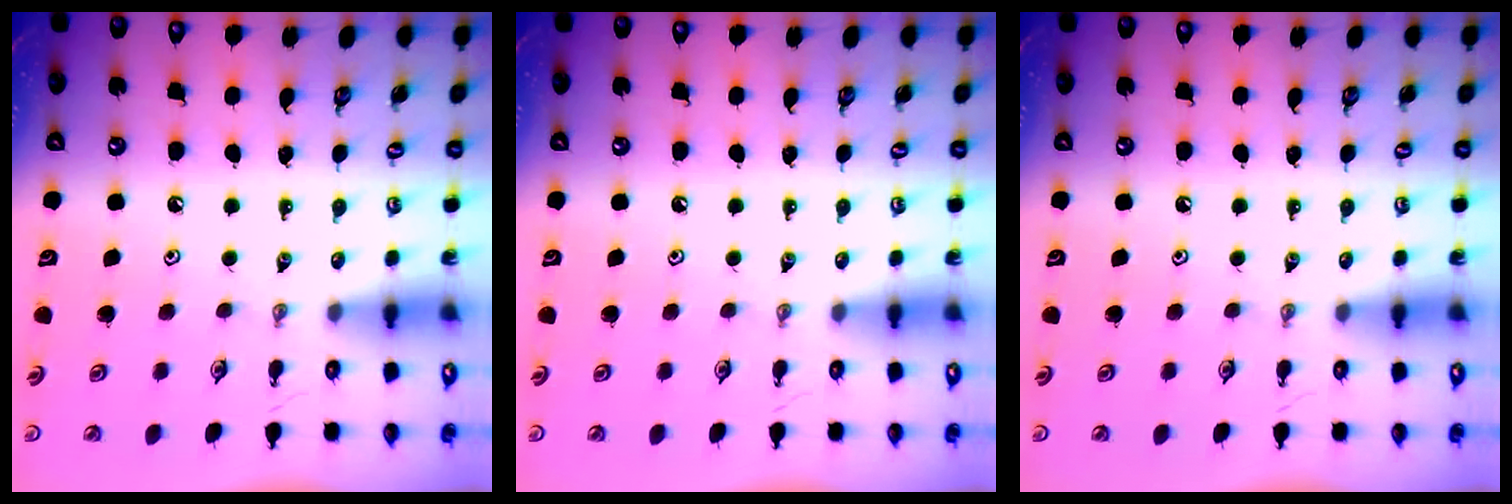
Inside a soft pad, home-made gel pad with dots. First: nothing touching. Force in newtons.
{"total": 0.0}
{"total": 0.0}